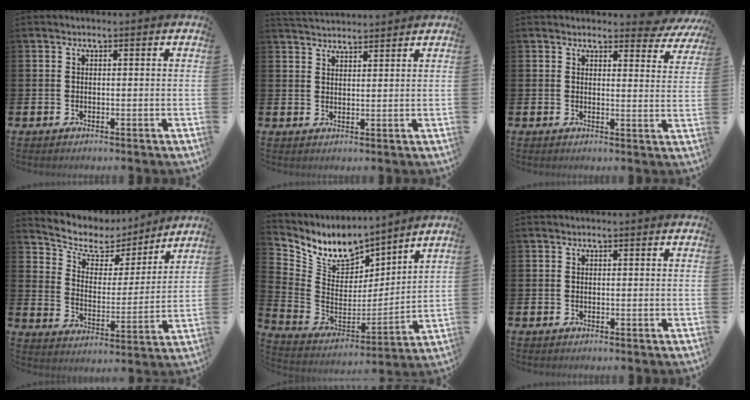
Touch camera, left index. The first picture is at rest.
{"total": 3.1, "force": [3.0, 0.3, 0.1], "torque": [-0.003, -0.017, 0.056]}
{"total": 3.0, "force": [2.8, 1.0, 0.4], "torque": [0.006, -0.019, 0.044]}
{"total": 6.8, "force": [5.9, 3.2, 1.2], "torque": [-0.055, -0.046, 0.098]}
{"total": 8.7, "force": [7.8, 3.7, 1.1], "torque": [-0.064, -0.063, 0.141]}
{"total": 0.0}